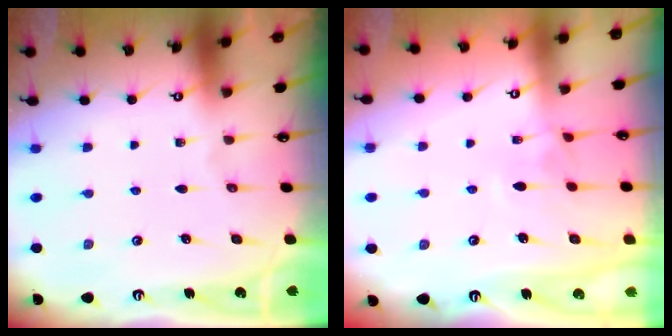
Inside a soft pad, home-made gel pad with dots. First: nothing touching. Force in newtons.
{"total": 3.4, "press": 3.3, "slide": 0.4}